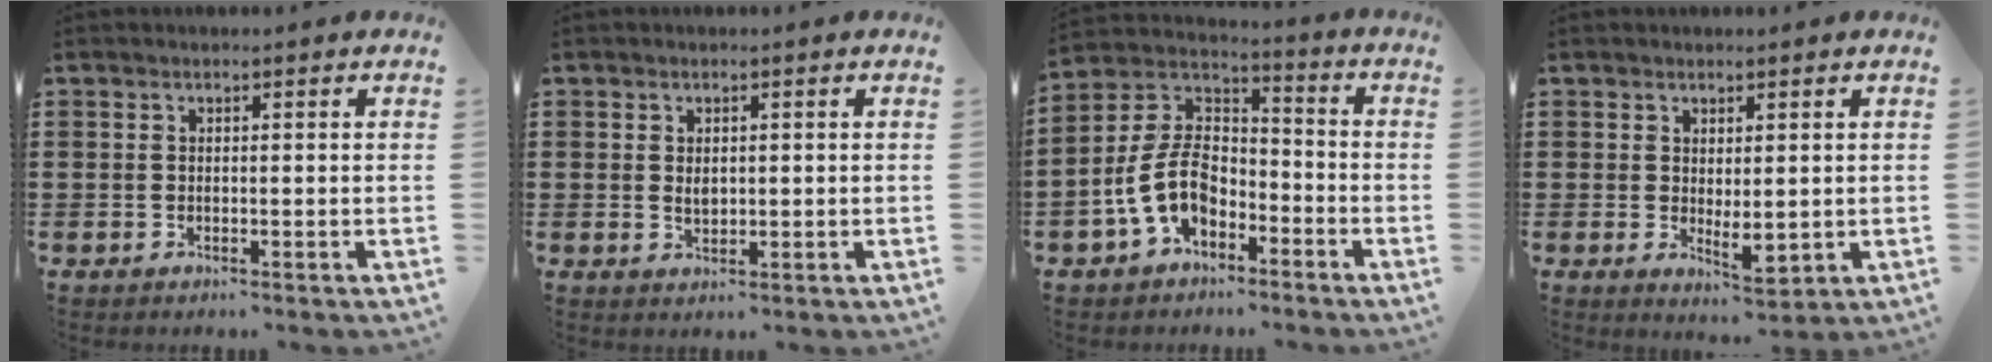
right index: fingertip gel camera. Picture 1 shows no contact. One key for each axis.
{"total": 1.5, "fx": 0.4, "fy": 1.0, "fz": 1.1, "tx": -0.022, "ty": 0.008, "tz": 0.007}
{"total": 9.8, "fx": -3.9, "fy": 6.1, "fz": 6.6, "tx": -0.172, "ty": -0.003, "tz": -0.083}
{"total": 2.9, "fx": 0.7, "fy": 1.5, "fz": 2.4, "tx": -0.036, "ty": 0.000, "tz": 0.014}